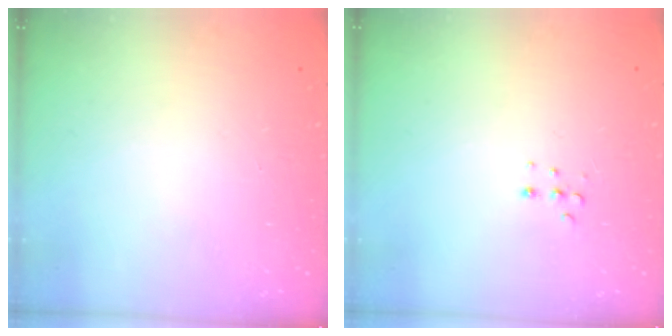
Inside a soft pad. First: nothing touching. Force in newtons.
{"total": 3.8, "press": 3.7, "slide": 0.9}